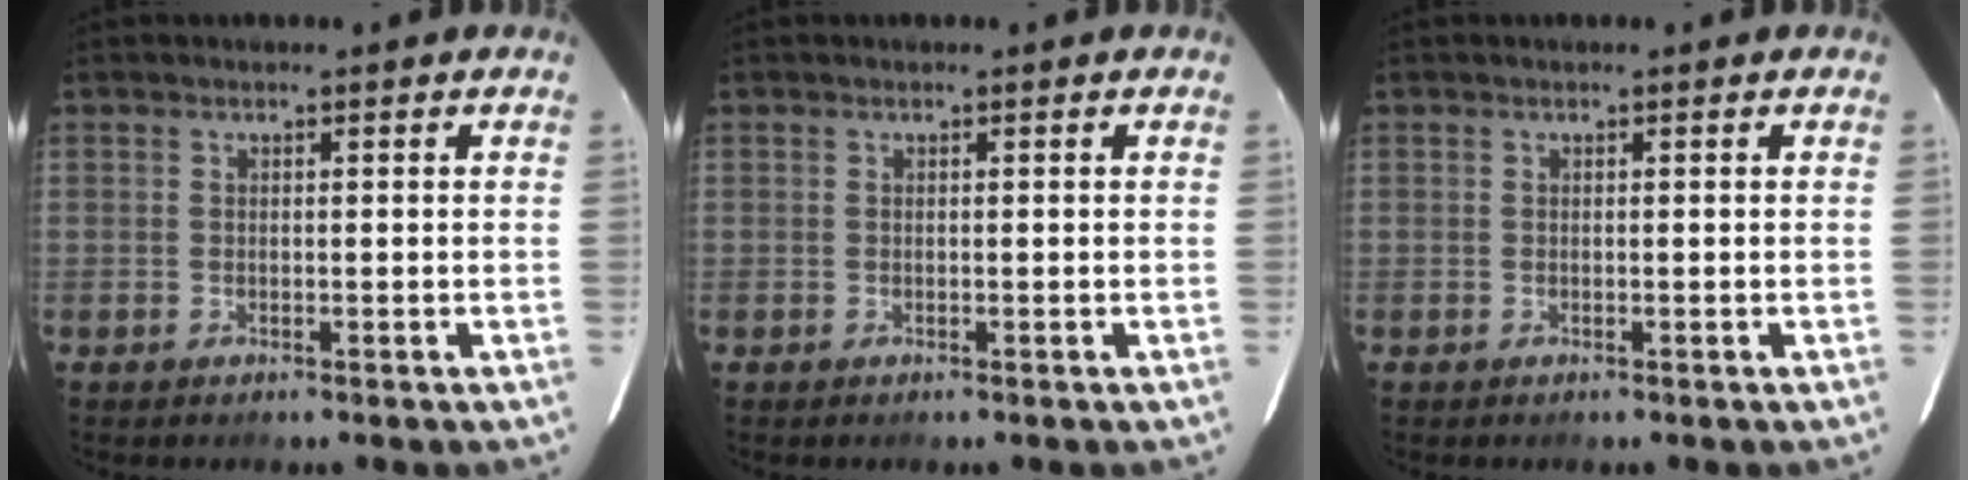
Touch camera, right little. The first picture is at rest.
{"total": 0.0}
{"total": 0.0}